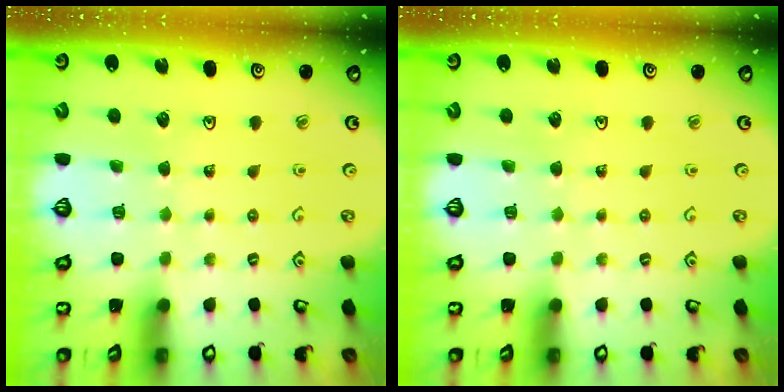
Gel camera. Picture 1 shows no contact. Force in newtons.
{"total": 0.0}